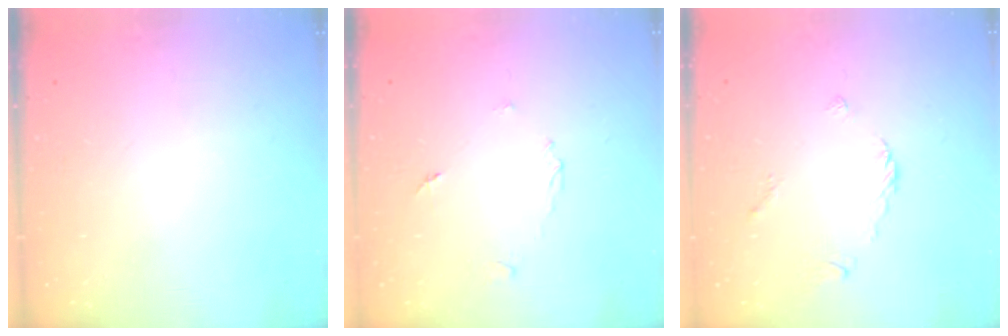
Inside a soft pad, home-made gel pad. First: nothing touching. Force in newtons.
{"total": 3.6, "press": 3.6, "slide": 0.4}
{"total": 2.2, "press": 2.2, "slide": 0.6}